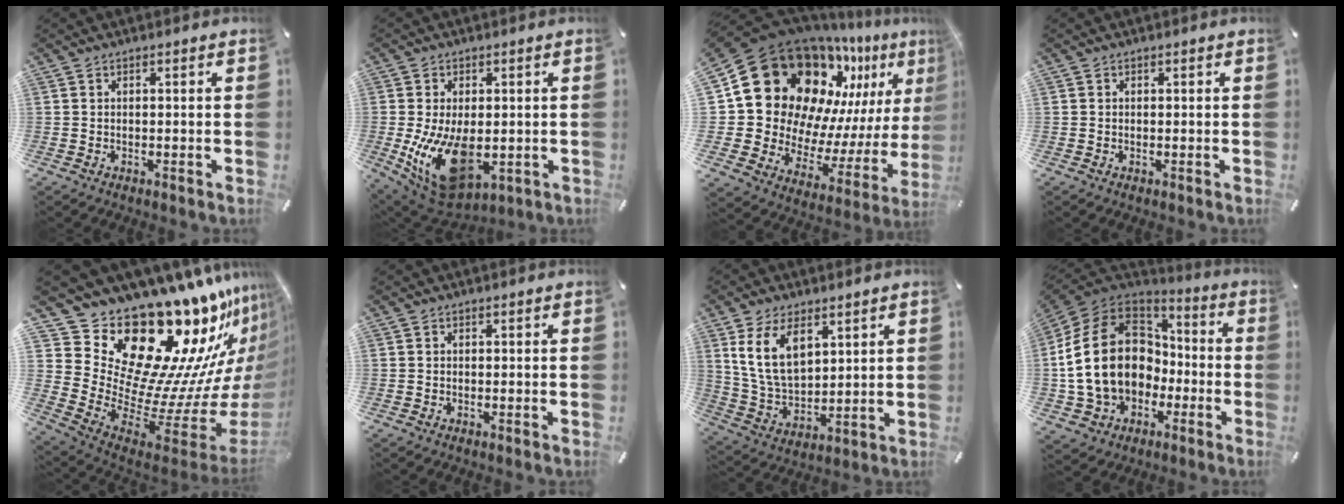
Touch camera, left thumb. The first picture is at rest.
{"total": 15.5, "force": [-2.2, 9.5, 12.1], "torque": [-0.239, -0.010, -0.026]}
{"total": 22.2, "force": [13.3, 15.2, 9.0], "torque": [-0.145, -0.125, 0.269]}
{"total": 0.0}
{"total": 29.8, "force": [17.7, 16.4, 17.6], "torque": [-0.254, -0.222, 0.370]}
{"total": 0.0}
{"total": 11.6, "force": [5.8, 7.0, 7.2], "torque": [-0.161, -0.017, 0.106]}
{"total": 21.0, "force": [-1.4, 16.6, 12.8], "torque": [-0.276, 0.022, -0.018]}